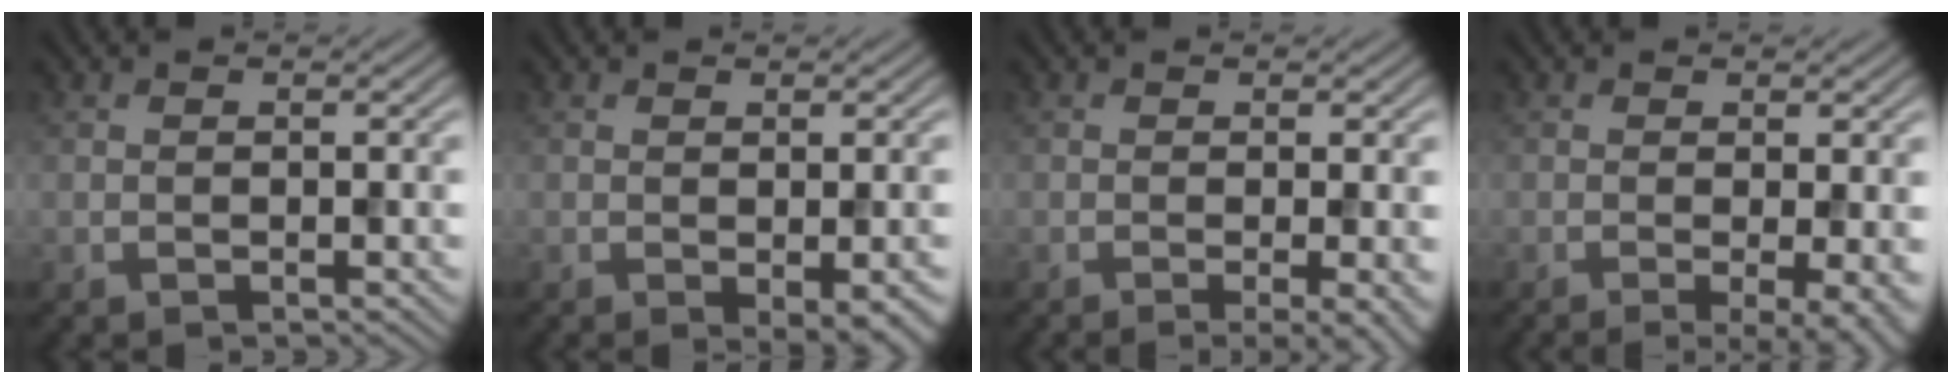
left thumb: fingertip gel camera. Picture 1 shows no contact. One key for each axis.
{"total": 3.4, "fx": -1.2, "fy": 0.9, "fz": 3.1, "tx": -0.047, "ty": -0.008, "tz": -0.011}
{"total": 4.0, "fx": -1.2, "fy": 0.9, "fz": 3.7, "tx": -0.053, "ty": -0.004, "tz": -0.020}
{"total": 5.1, "fx": -1.2, "fy": 1.2, "fz": 4.8, "tx": -0.070, "ty": -0.009, "tz": -0.015}